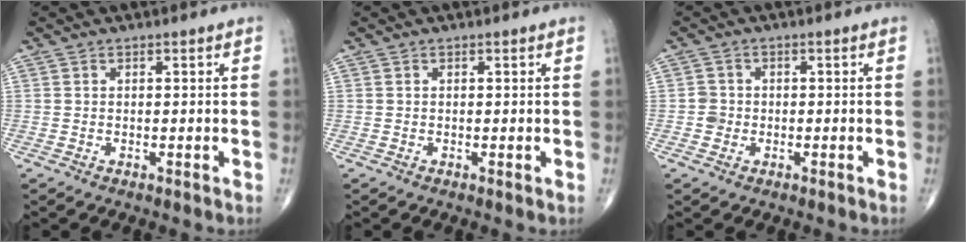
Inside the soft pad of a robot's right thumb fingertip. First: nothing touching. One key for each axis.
{"total": 0.0}
{"total": 2.2, "fx": -0.5, "fy": 2.0, "fz": 0.5, "tx": 0.005, "ty": 0.008, "tz": -0.012}